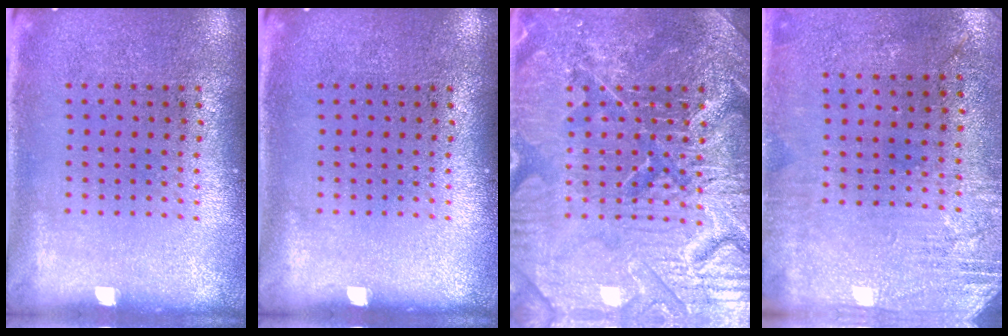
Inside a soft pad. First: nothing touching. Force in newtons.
{"total": 0.0}
{"total": 7.9, "press": 7.8, "slide": 1.0}
{"total": 2.8, "press": 2.4, "slide": 1.5}